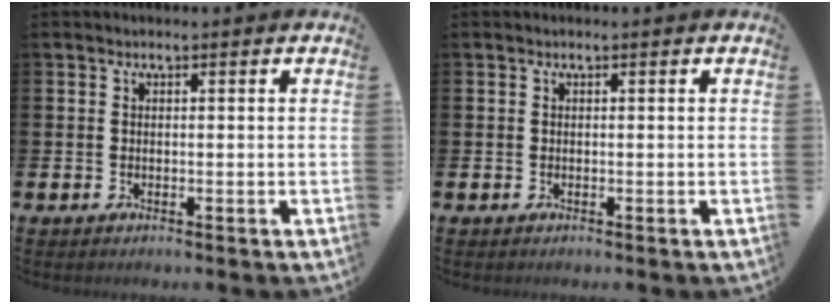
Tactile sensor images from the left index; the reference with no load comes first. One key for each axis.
{"total": 0.0}